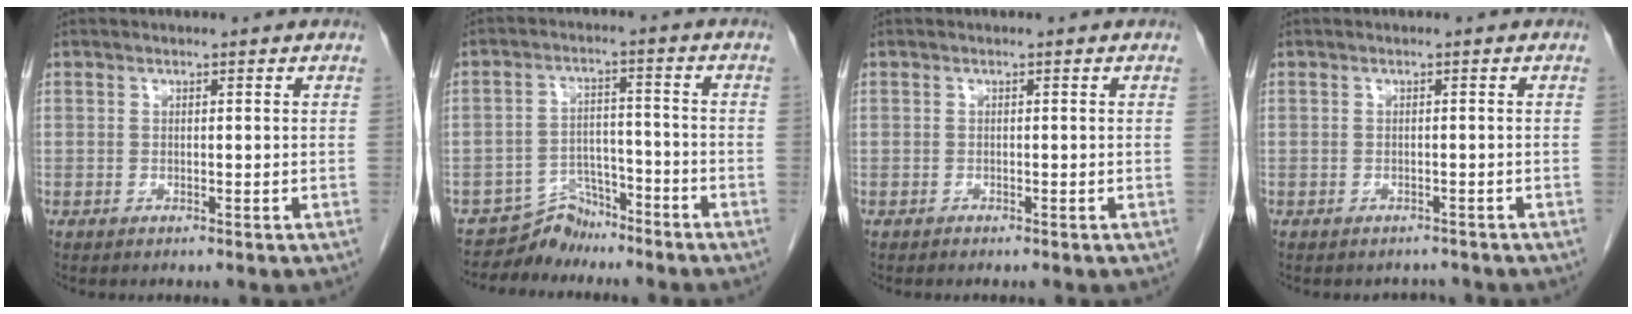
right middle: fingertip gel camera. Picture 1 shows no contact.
{"total": 5.2, "force": [-4.8, 1.9, -0.6], "torque": [0.011, 0.016, -0.082]}
{"total": 0.0}
{"total": 2.0, "force": [-1.9, 0.9, -0.1], "torque": [-0.004, -0.003, -0.027]}